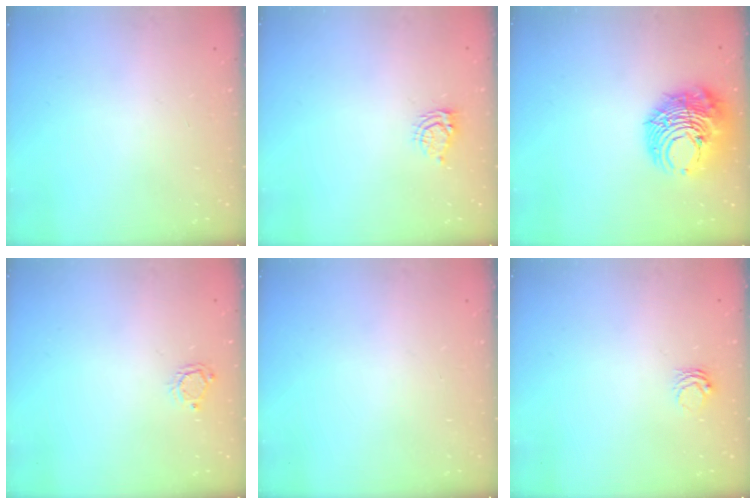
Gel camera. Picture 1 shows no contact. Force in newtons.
{"total": 5.0, "press": 4.9, "slide": 0.7}
{"total": 12.0, "press": 11.9, "slide": 1.5}
{"total": 2.9, "press": 2.9, "slide": 0.3}
{"total": 0.0}
{"total": 3.5, "press": 3.4, "slide": 0.5}